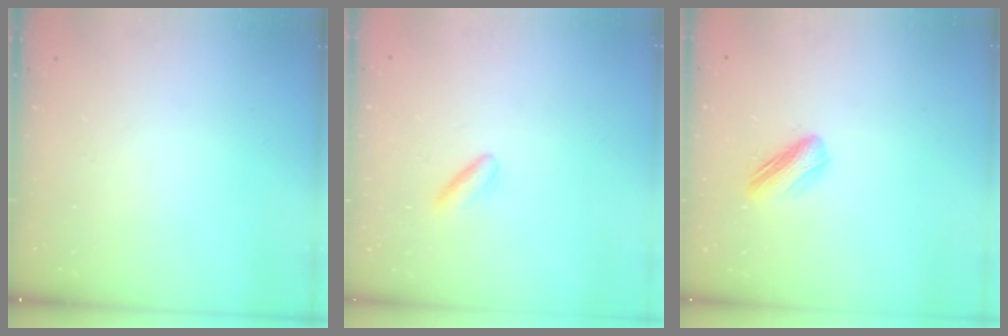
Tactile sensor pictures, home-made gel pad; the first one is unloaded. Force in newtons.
{"total": 3.0, "press": 2.7, "slide": 1.2}
{"total": 5.1, "press": 5.1, "slide": 0.4}